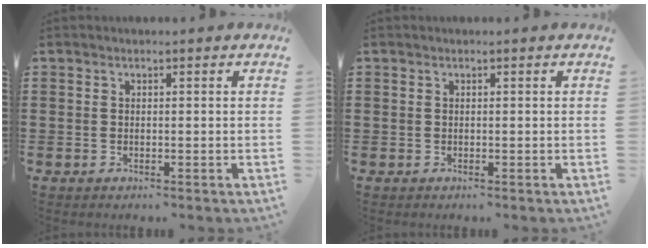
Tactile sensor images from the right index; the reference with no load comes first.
{"total": 0.0}